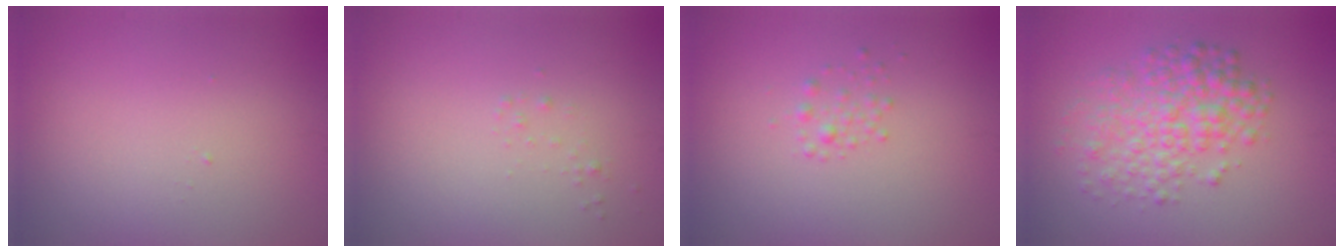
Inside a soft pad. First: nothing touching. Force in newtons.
{"total": 0.5, "press": 0.5, "slide": 0.0}
{"total": 1.1, "press": 1.1, "slide": 0.1}
{"total": 5.0, "press": 5.0, "slide": 0.1}